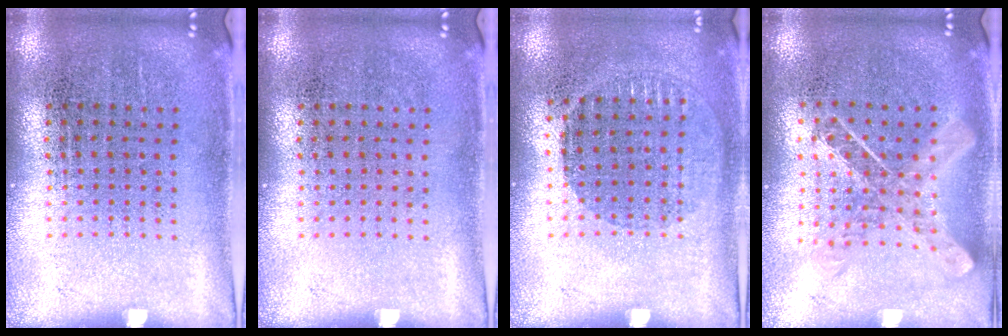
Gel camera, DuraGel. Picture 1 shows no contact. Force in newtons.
{"total": 0.0}
{"total": 0.9, "press": 0.9, "slide": 0.3}
{"total": 1.0, "press": 1.0, "slide": 0.1}